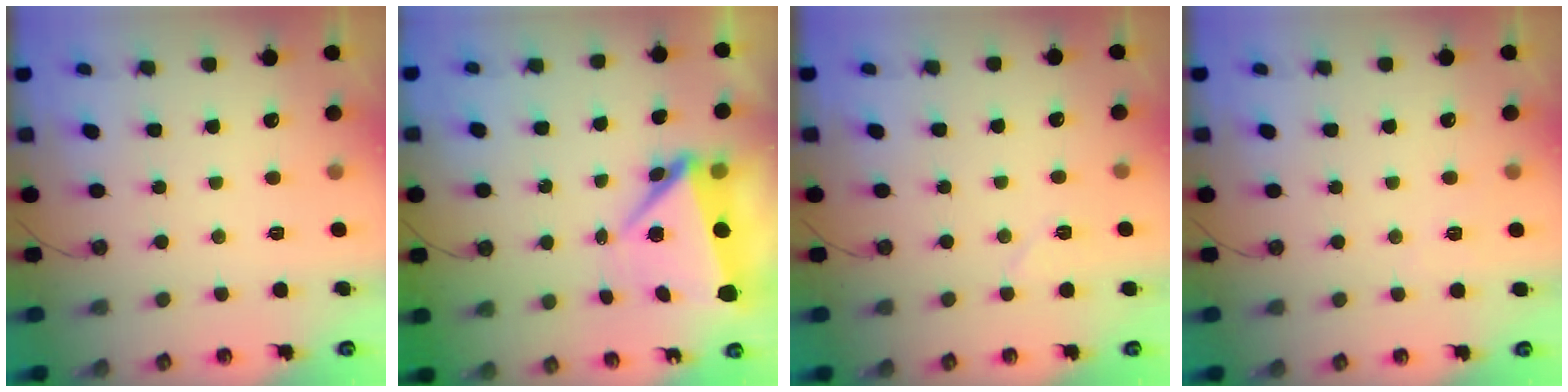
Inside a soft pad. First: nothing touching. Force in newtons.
{"total": 6.3, "press": 6.2, "slide": 0.7}
{"total": 5.9, "press": 5.2, "slide": 2.8}
{"total": 2.8, "press": 2.8, "slide": 0.3}